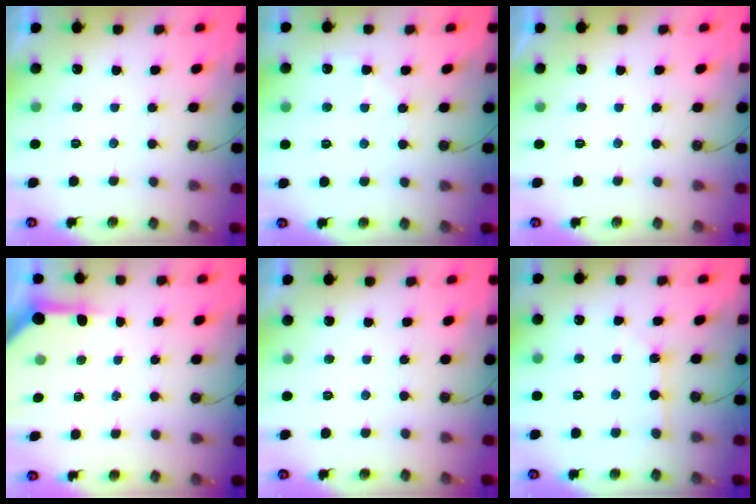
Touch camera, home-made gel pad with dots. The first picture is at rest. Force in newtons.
{"total": 4.5, "press": 4.4, "slide": 0.6}
{"total": 0.0}
{"total": 4.0, "press": 3.9, "slide": 0.2}
{"total": 0.0}
{"total": 1.8, "press": 1.8, "slide": 0.3}